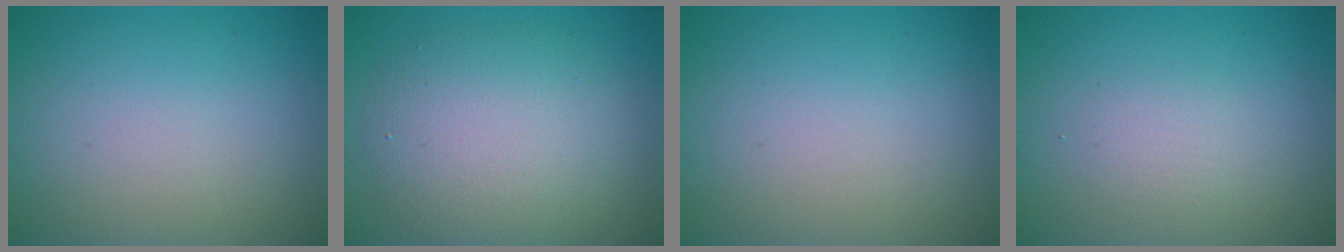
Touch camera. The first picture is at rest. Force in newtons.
{"total": 6.6, "press": 6.6, "slide": 0.3}
{"total": 0.0}
{"total": 1.4, "press": 1.4, "slide": 0.1}